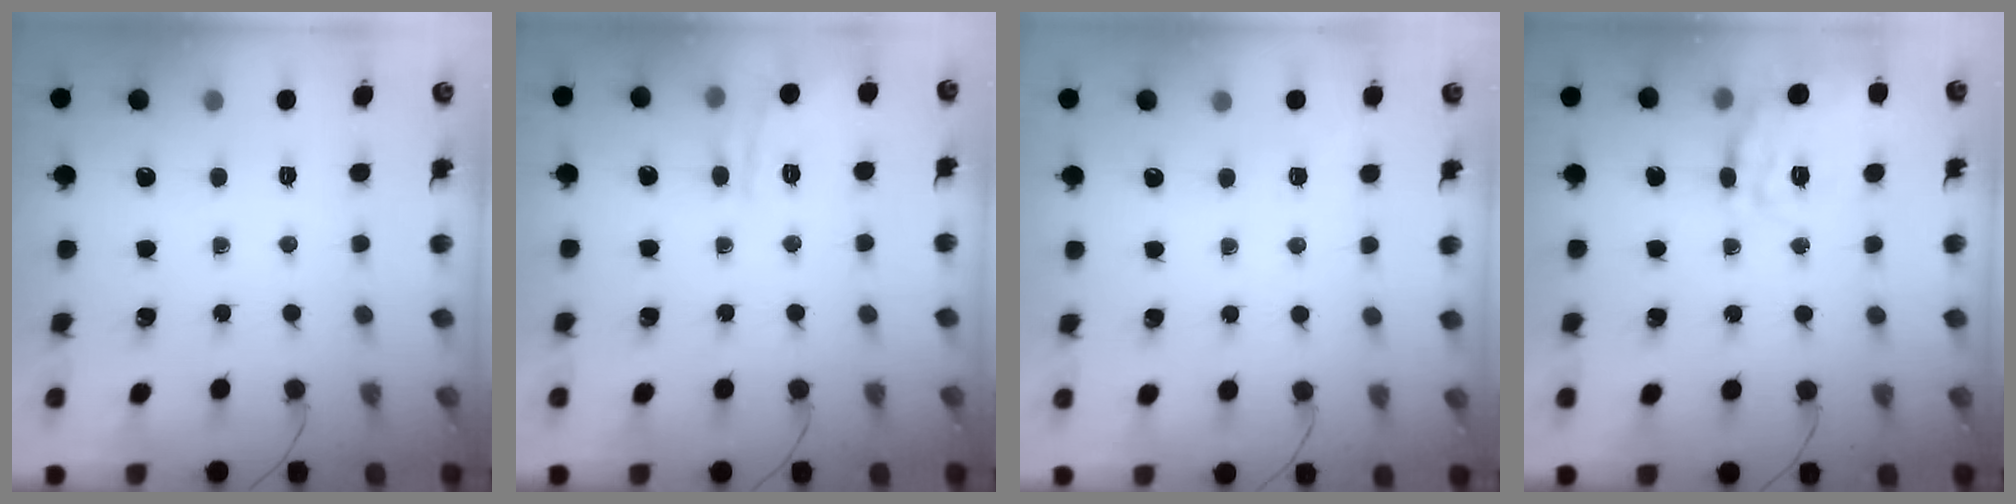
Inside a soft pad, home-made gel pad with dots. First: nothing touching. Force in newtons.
{"total": 3.6, "press": 3.5, "slide": 1.0}
{"total": 2.7, "press": 2.2, "slide": 1.6}
{"total": 19.7, "press": 19.6, "slide": 2.1}